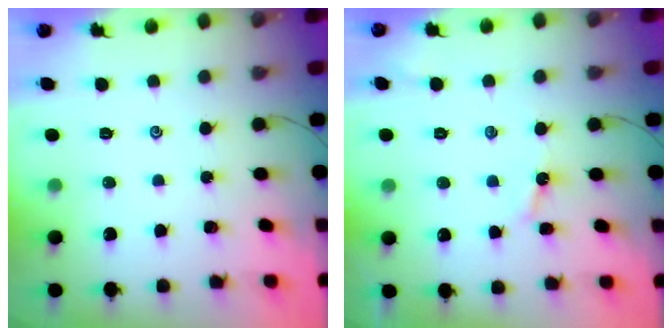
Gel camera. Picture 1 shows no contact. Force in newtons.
{"total": 3.3, "press": 3.3, "slide": 0.4}